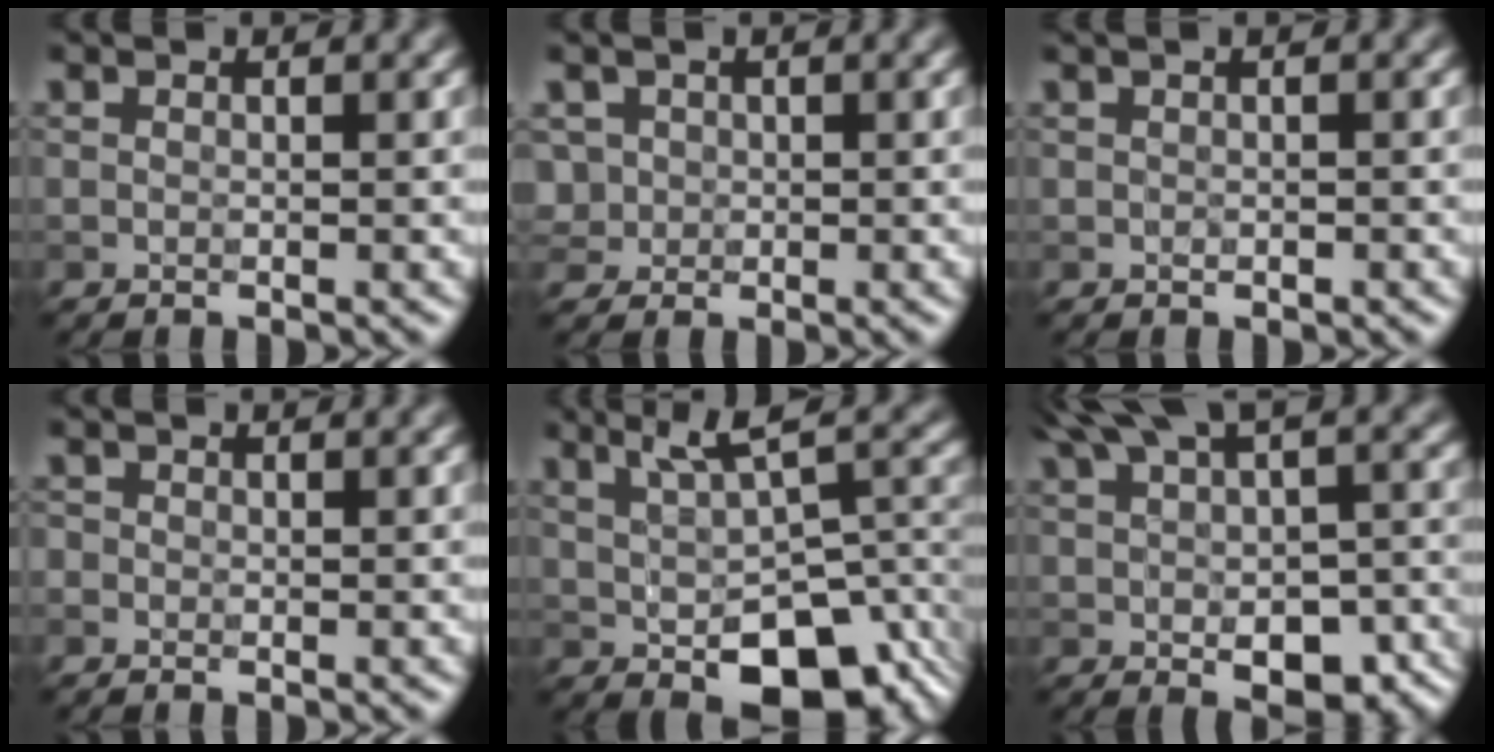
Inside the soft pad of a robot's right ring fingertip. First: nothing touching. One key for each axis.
{"total": 2.4, "fx": 0.4, "fy": 2.3, "fz": 0.7, "tx": -0.015, "ty": 0.011, "tz": 0.012}
{"total": 1.0, "fx": 0.3, "fy": 0.5, "fz": 0.8, "tx": -0.019, "ty": 0.000, "tz": 0.002}
{"total": 0.6, "fx": -0.2, "fy": 0.6, "fz": 0.1, "tx": 0.003, "ty": -0.004, "tz": -0.005}
{"total": 9.5, "fx": -0.4, "fy": 4.8, "fz": 8.2, "tx": -0.130, "ty": -0.019, "tz": 0.010}
{"total": 10.4, "fx": 0.6, "fy": 5.7, "fz": 8.8, "tx": -0.143, "ty": -0.013, "tz": 0.030}